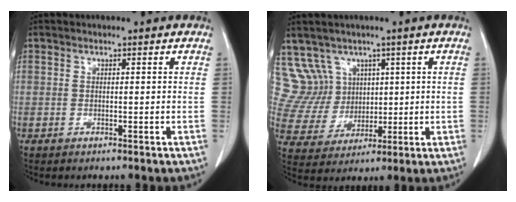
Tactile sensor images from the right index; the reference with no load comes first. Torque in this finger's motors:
{"motor_torque": [-0.24, 0.31, -0.08, -0.04]}